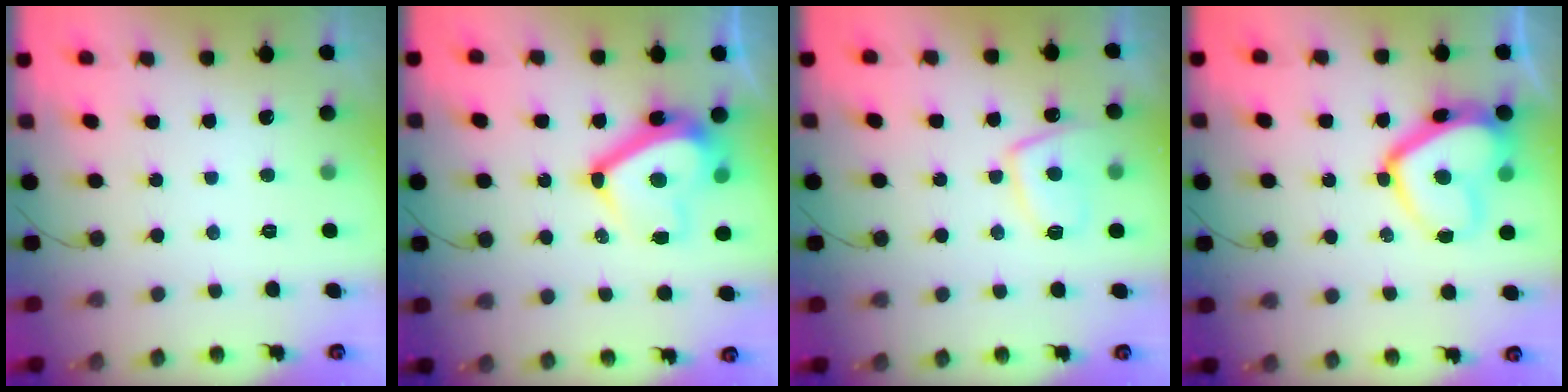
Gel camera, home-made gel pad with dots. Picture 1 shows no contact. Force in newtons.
{"total": 13.4, "press": 13.1, "slide": 2.7}
{"total": 9.3, "press": 9.2, "slide": 1.2}
{"total": 14.6, "press": 14.6, "slide": 1.3}